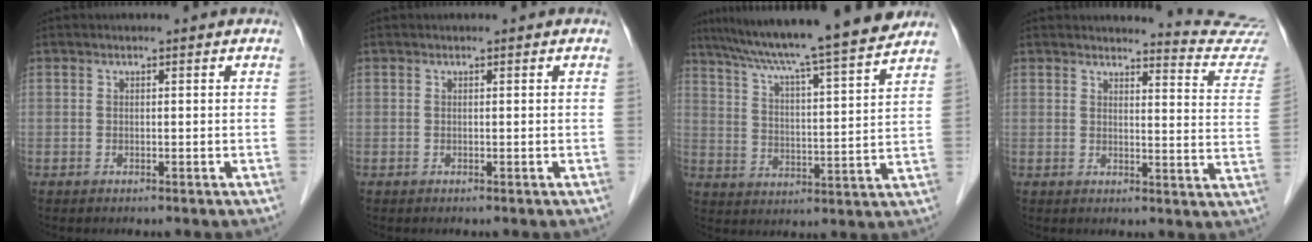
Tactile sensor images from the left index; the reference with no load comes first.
{"total": 0.0}
{"total": 20.0, "force": [17.4, -0.4, 10.0], "torque": [-0.165, 0.001, 0.254]}
{"total": 11.4, "force": [11.3, -1.0, -0.2], "torque": [0.008, -0.110, 0.103]}